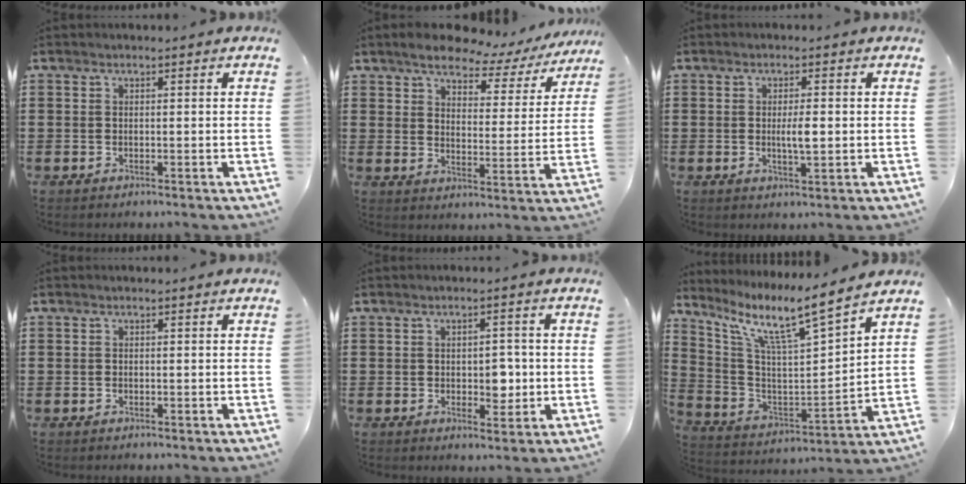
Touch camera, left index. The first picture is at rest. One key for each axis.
{"total": 5.8, "fx": 5.1, "fy": 1.7, "fz": 2.0, "tx": -0.050, "ty": -0.030, "tz": 0.081}
{"total": 3.3, "fx": -0.1, "fy": 0.7, "fz": 3.2, "tx": -0.059, "ty": -0.004, "tz": -0.002}
{"total": 0.0}
{"total": 3.9, "fx": -0.2, "fy": 2.5, "fz": 2.9, "tx": -0.045, "ty": -0.001, "tz": -0.011}
{"total": 9.7, "fx": 7.5, "fy": 0.4, "fz": 6.1, "tx": -0.142, "ty": -0.055, "tz": 0.115}